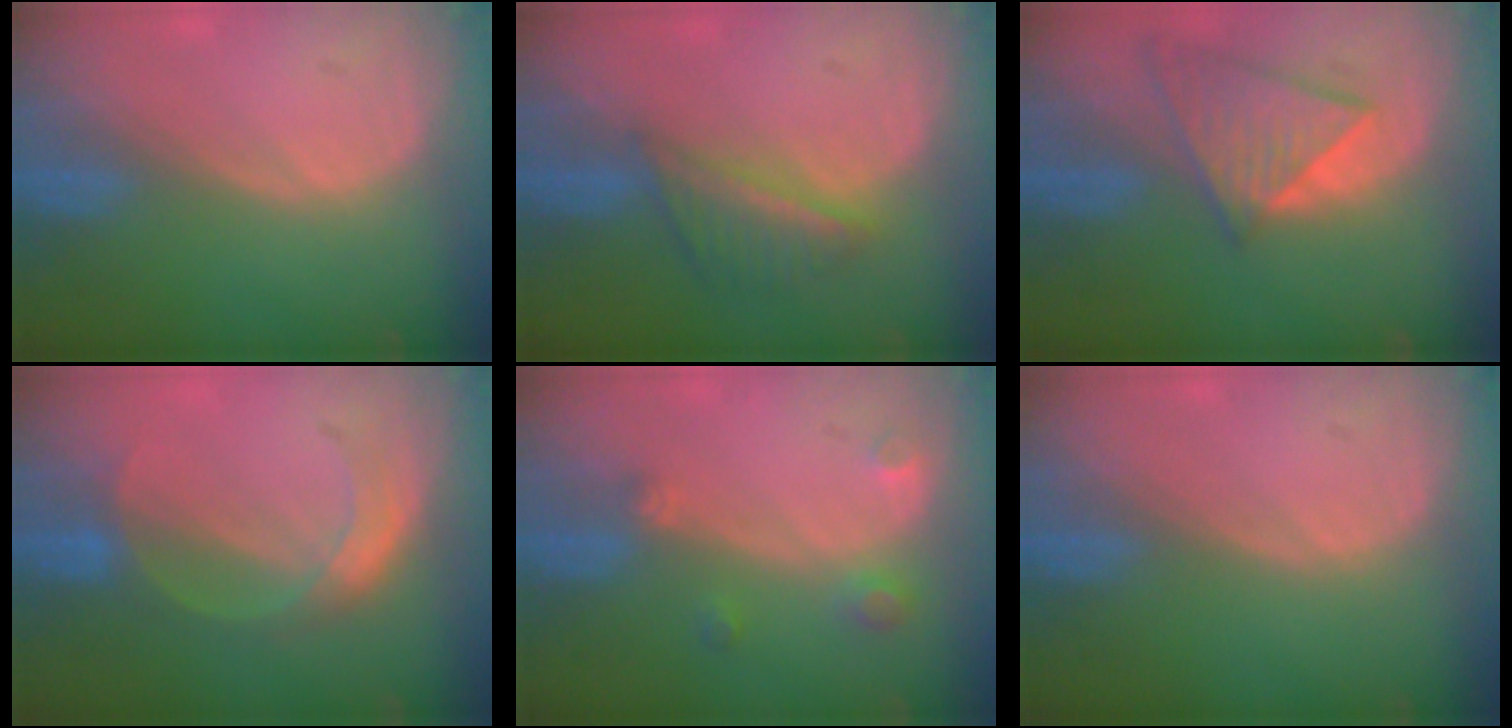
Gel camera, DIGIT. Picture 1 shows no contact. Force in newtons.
{"total": 5.6, "press": 5.2, "slide": 2.1}
{"total": 8.2, "press": 7.3, "slide": 3.8}
{"total": 4.6, "press": 4.5, "slide": 0.6}
{"total": 2.8, "press": 2.7, "slide": 0.7}
{"total": 0.0}